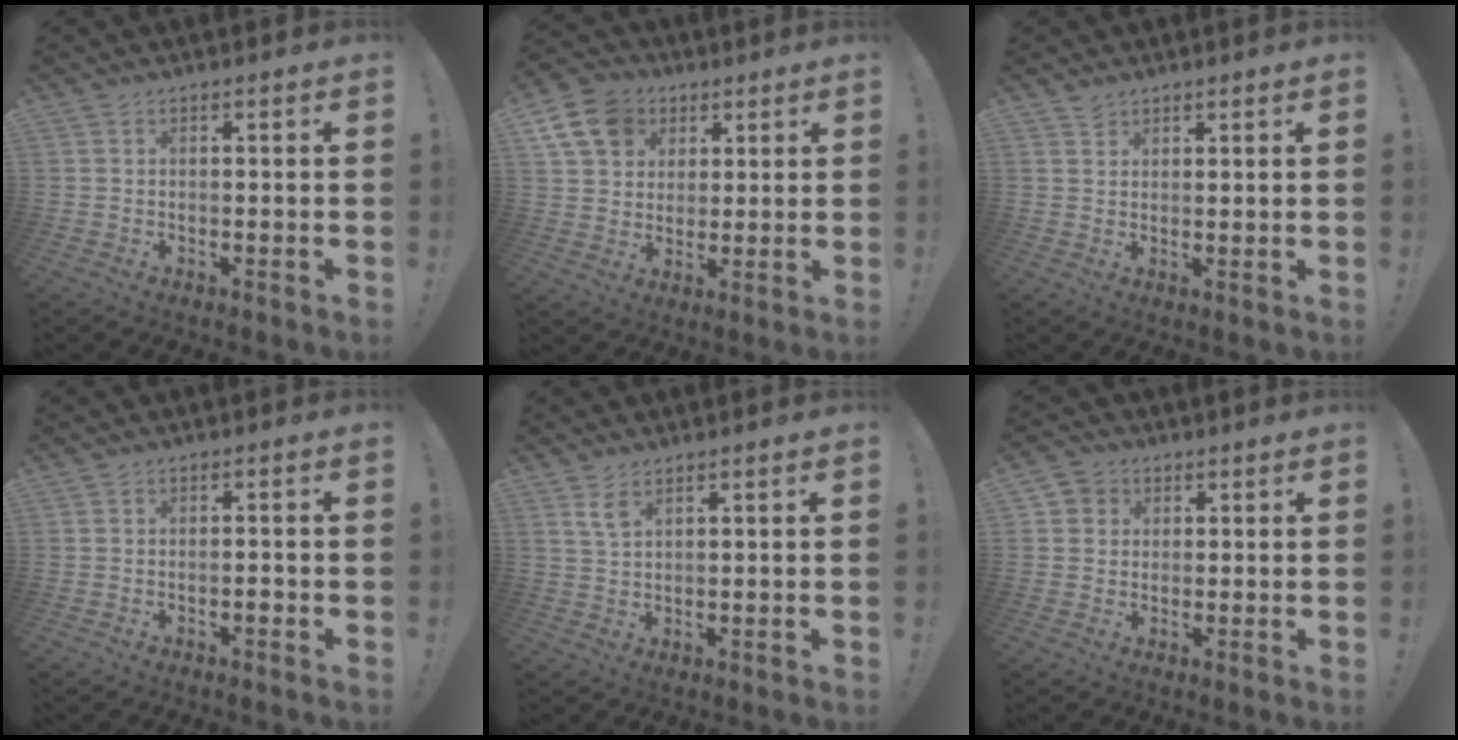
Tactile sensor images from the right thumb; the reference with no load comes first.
{"total": 13.2, "force": [5.6, 10.6, 5.6], "torque": [-0.084, -0.021, 0.114]}
{"total": 2.2, "force": [1.9, 0.9, 0.6], "torque": [-0.003, -0.011, 0.035]}
{"total": 1.7, "force": [-1.2, 0.3, 1.2], "torque": [-0.014, 0.003, -0.022]}
{"total": 4.0, "force": [2.4, 1.6, 2.8], "torque": [-0.044, -0.011, 0.041]}
{"total": 3.8, "force": [1.0, 3.6, 0.8], "torque": [-0.011, 0.001, 0.018]}